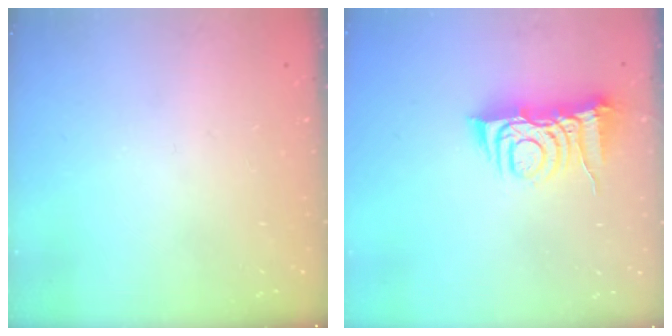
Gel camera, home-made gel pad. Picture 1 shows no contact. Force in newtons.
{"total": 8.9, "press": 8.9, "slide": 1.1}